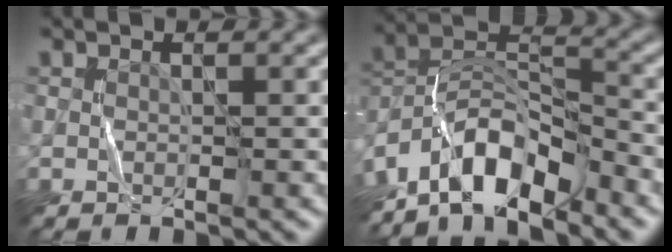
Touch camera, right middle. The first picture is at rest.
{"total": 8.8, "force": [-6.6, 3.4, 4.7], "torque": [-0.068, 0.007, -0.134]}